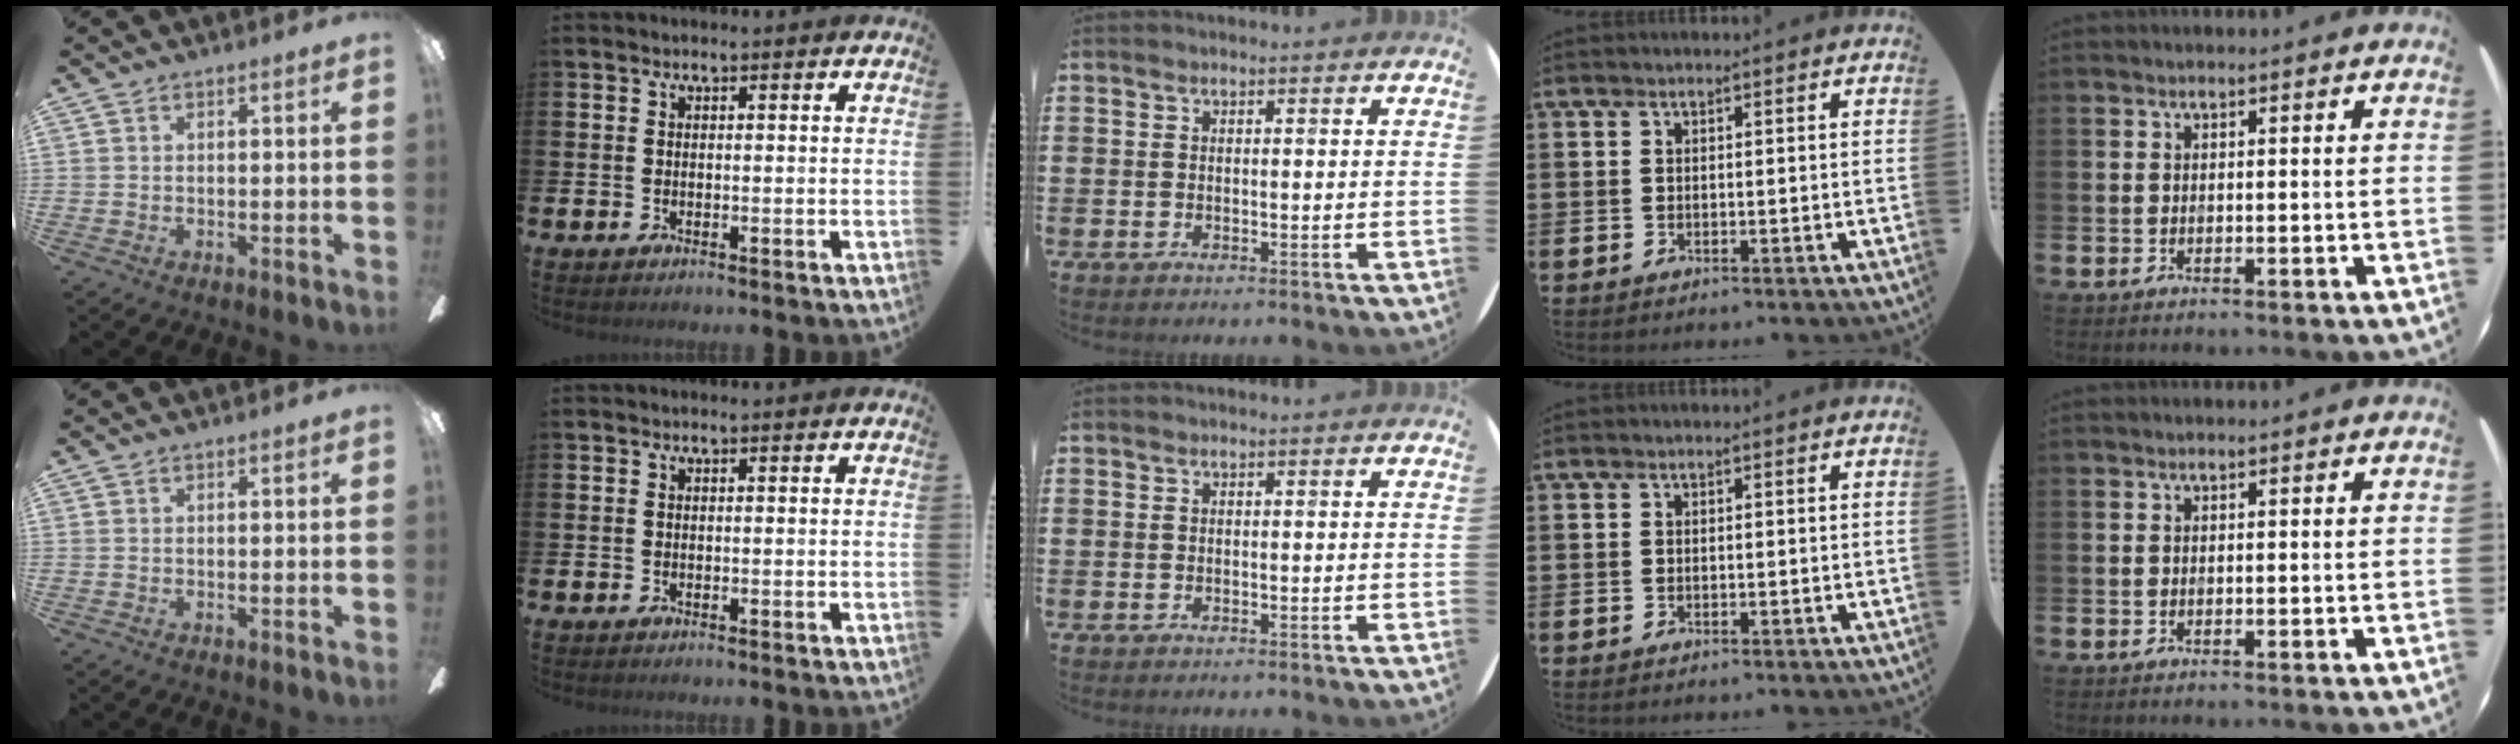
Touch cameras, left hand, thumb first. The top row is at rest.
{}